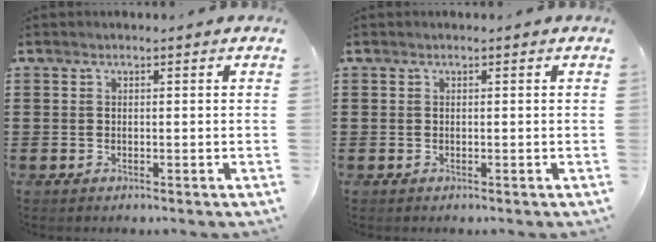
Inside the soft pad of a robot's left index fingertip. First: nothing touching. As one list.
[{"total": 0.0}]